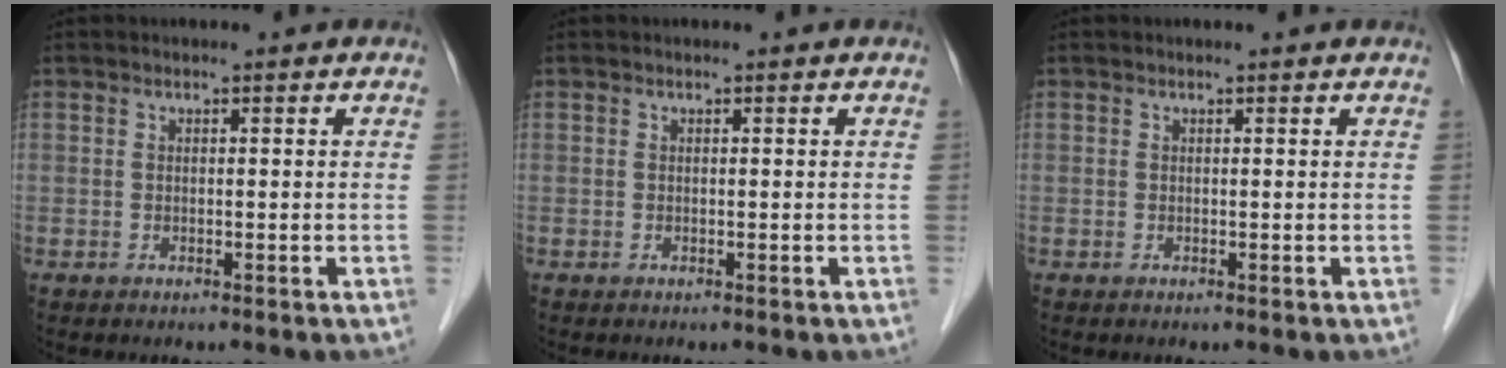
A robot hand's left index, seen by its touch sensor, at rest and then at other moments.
{"total": 0.0}
{"total": 0.0}